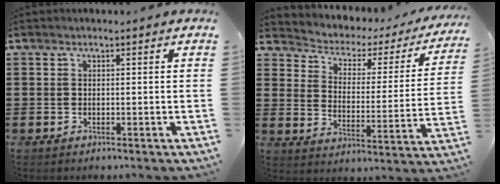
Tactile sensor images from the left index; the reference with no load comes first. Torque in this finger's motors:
{"motor_torque": [1.10, -1.04, 0.09, 0.00]}